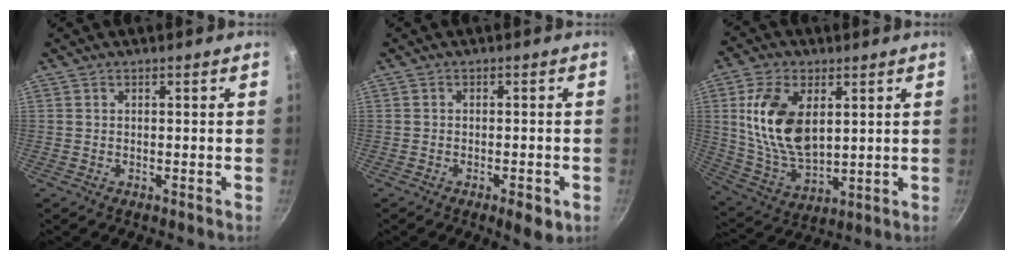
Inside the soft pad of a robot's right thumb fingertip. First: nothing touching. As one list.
[{"total": 4.3, "force": [-2.0, 1.7, 3.4], "torque": [-0.046, 0.011, -0.023]}, {"total": 15.6, "force": [3.7, 9.1, 12.1], "torque": [-0.215, -0.022, 0.083]}]